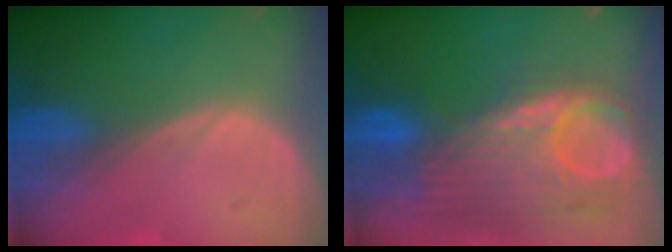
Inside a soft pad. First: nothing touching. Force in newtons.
{"total": 12.0, "press": 10.4, "slide": 5.9}